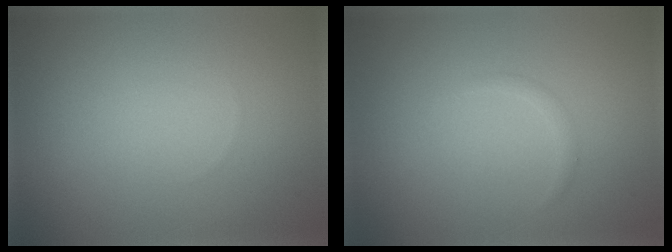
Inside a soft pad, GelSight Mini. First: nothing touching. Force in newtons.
{"total": 0.7, "press": 0.7, "slide": 0.1}